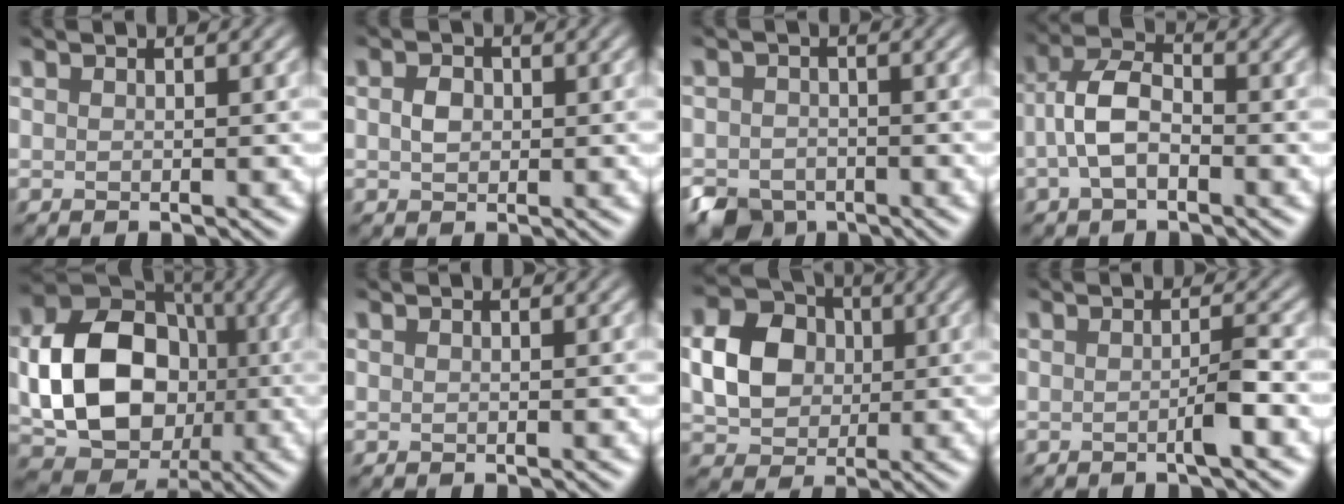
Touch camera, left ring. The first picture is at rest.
{"total": 1.5, "force": [-0.9, 1.0, 0.6], "torque": [-0.014, -0.006, -0.022]}
{"total": 3.3, "force": [-2.1, 2.5, 0.6], "torque": [-0.013, -0.009, -0.044]}
{"total": 4.3, "force": [-2.2, 2.3, 2.9], "torque": [-0.060, -0.001, -0.051]}
{"total": 12.5, "force": [-2.5, 9.3, 8.0], "torque": [-0.135, -0.010, -0.054]}
{"total": 0.0}
{"total": 7.4, "force": [-0.7, 6.1, 4.1], "torque": [-0.086, 0.000, -0.026]}
{"total": 2.4, "force": [-1.6, 0.0, 1.7], "torque": [-0.031, -0.003, -0.031]}